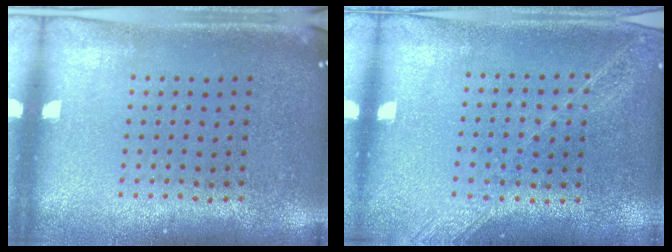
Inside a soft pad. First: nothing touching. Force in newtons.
{"total": 1.3, "press": 1.3, "slide": 0.4}